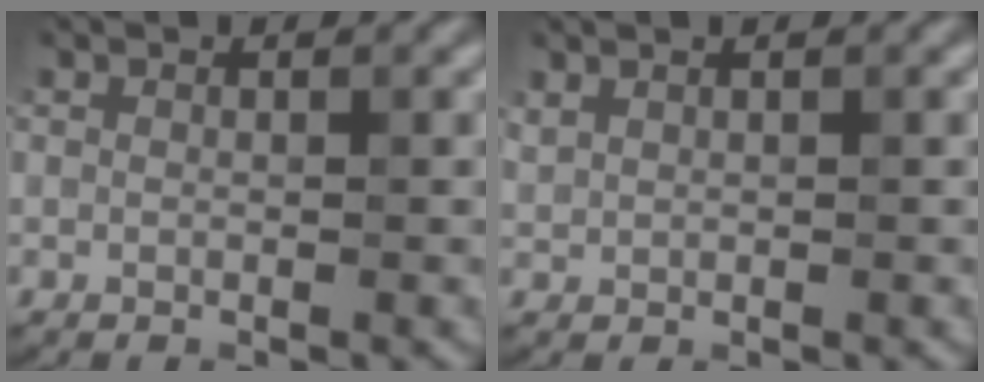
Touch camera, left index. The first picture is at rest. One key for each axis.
{"total": 0.7, "fx": 0.7, "fy": 0.2, "fz": 0.1, "tx": -0.007, "ty": 0.002, "tz": 0.018}